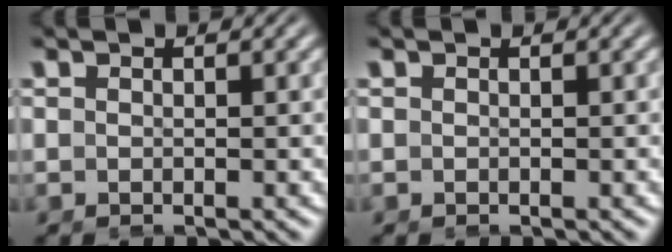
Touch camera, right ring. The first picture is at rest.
{"total": 0.0}